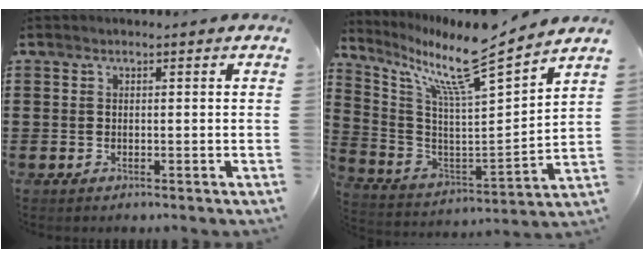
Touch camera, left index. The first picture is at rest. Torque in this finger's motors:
{"motor_torque": [2.14, 0.00, 0.28, 0.16]}